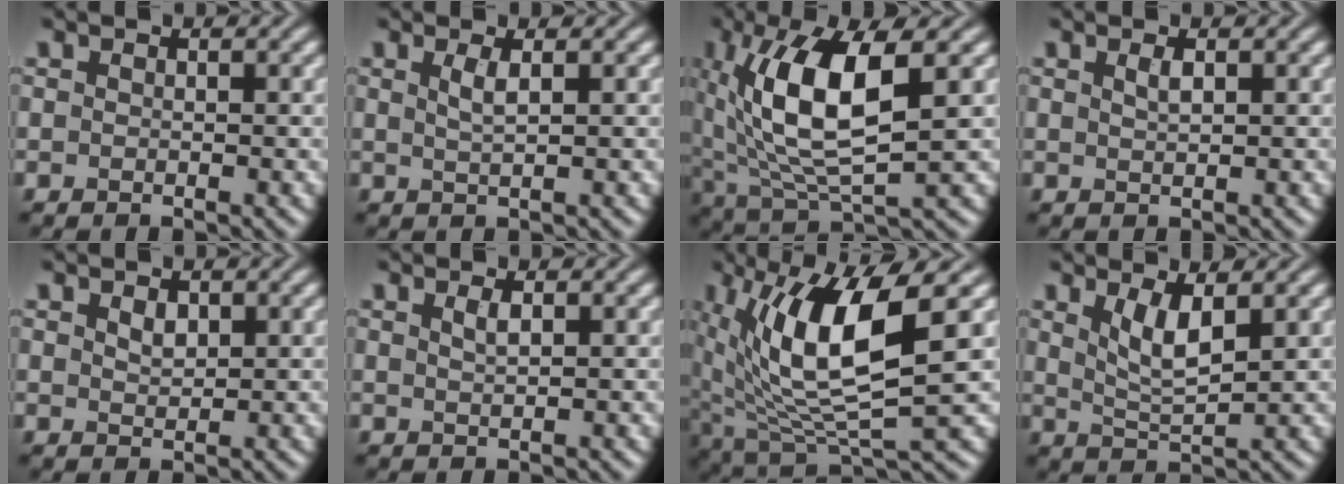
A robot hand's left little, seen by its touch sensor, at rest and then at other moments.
{"total": 1.6, "force": [0.6, 0.4, 1.4], "torque": [-0.026, 0.000, 0.008]}
{"total": 10.8, "force": [2.2, 3.9, 9.8], "torque": [-0.198, 0.001, 0.042]}
{"total": 0.9, "force": [0.5, 0.2, 0.7], "torque": [-0.015, 0.002, 0.010]}
{"total": 1.3, "force": [0.7, 0.7, 0.8], "torque": [-0.014, 0.000, 0.016]}
{"total": 1.0, "force": [0.5, 0.3, 0.8], "torque": [-0.013, 0.002, 0.009]}
{"total": 11.9, "force": [2.7, 4.0, 10.9], "torque": [-0.216, -0.008, 0.057]}
{"total": 3.3, "force": [1.5, 0.9, 2.8], "torque": [-0.057, -0.008, 0.032]}